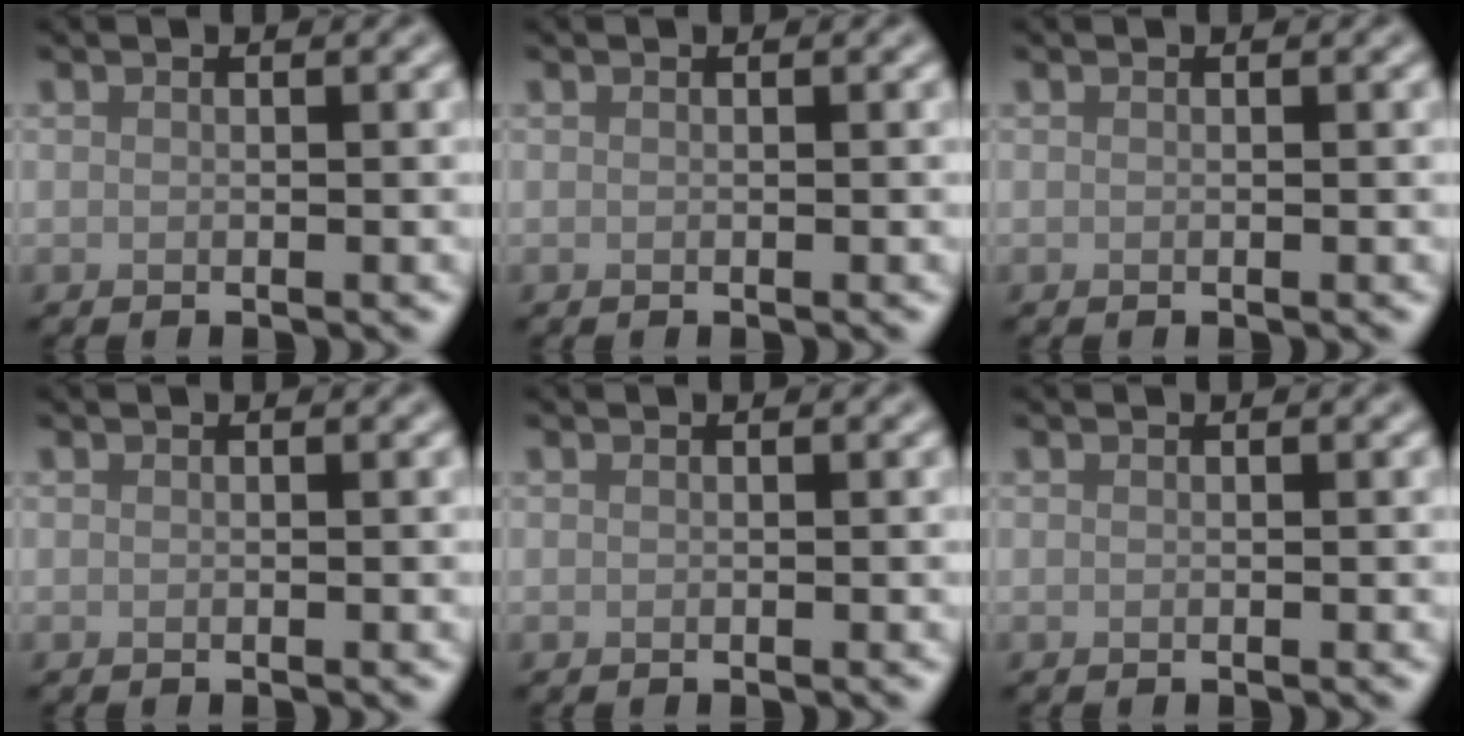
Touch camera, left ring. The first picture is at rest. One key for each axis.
{"total": 0.0}
{"total": 0.0}
{"total": 0.0}
{"total": 0.0}
{"total": 0.0}